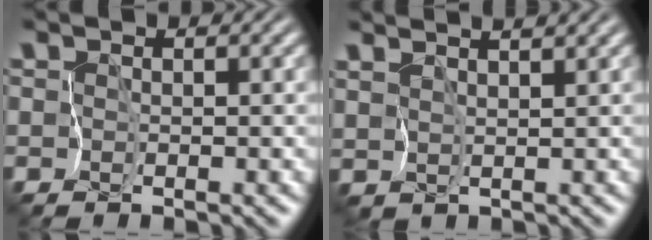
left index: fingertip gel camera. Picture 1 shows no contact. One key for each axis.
{"total": 3.2, "fx": 2.9, "fy": 0.4, "fz": 1.3, "tx": -0.038, "ty": 0.017, "tz": 0.043}